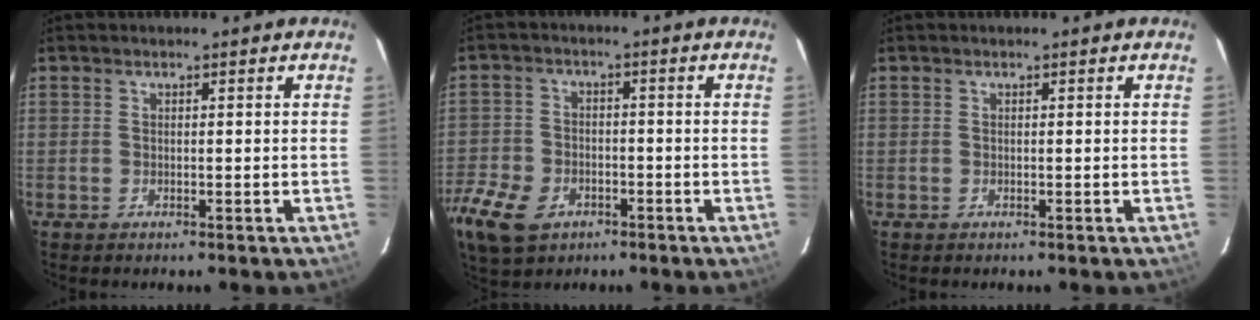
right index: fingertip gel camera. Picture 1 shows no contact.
{"total": 13.9, "force": [-7.3, 9.5, 7.1], "torque": [-0.201, -0.014, -0.134]}
{"total": 0.0}